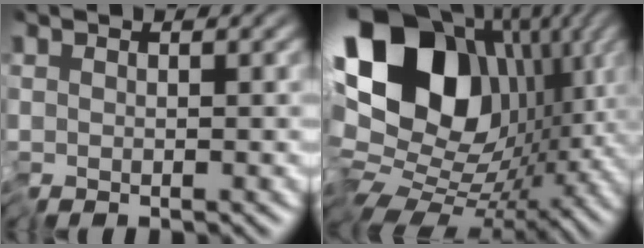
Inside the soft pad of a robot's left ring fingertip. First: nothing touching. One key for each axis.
{"total": 16.9, "fx": 3.6, "fy": 12.3, "fz": 11.0, "tx": -0.171, "ty": -0.001, "tz": 0.079}